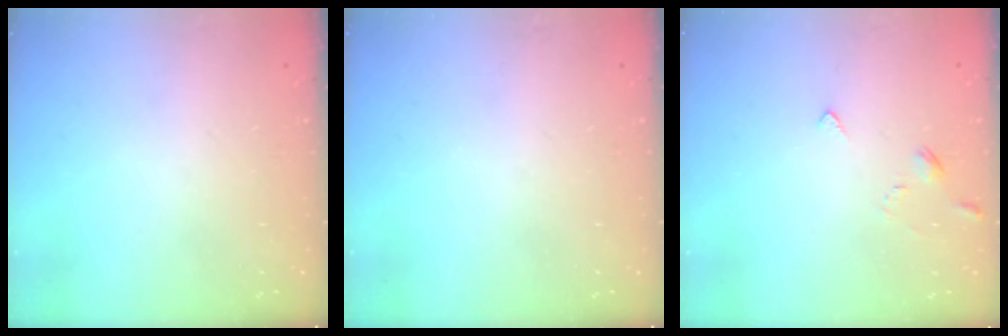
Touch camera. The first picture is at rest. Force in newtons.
{"total": 0.0}
{"total": 3.1, "press": 3.0, "slide": 0.6}